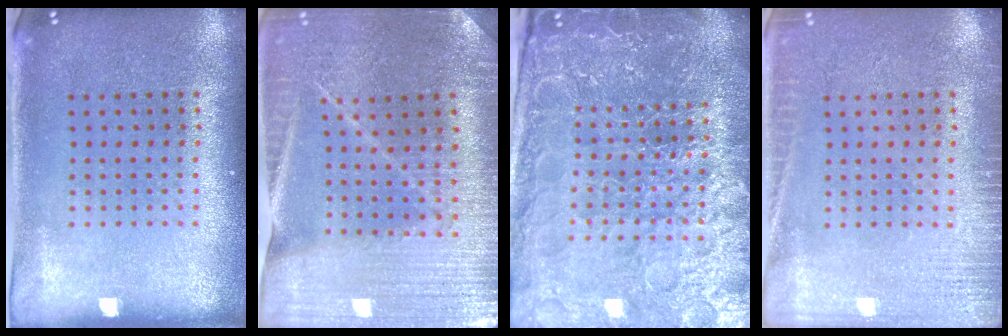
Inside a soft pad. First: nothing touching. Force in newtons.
{"total": 2.6, "press": 2.6, "slide": 0.4}
{"total": 5.7, "press": 5.1, "slide": 2.4}
{"total": 2.9, "press": 2.9, "slide": 0.4}